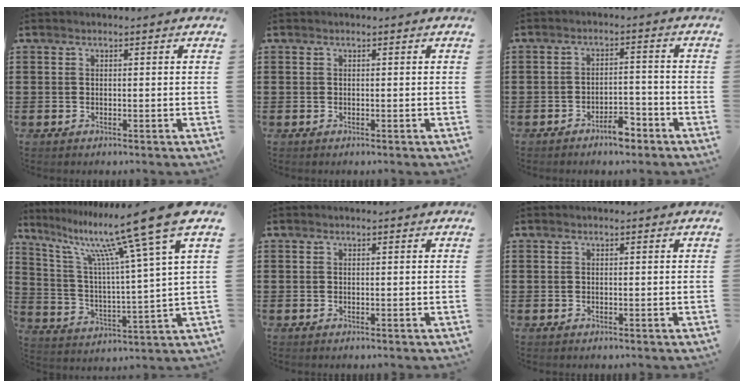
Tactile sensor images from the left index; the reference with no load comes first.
{"total": 0.0}
{"total": 3.9, "force": [-3.3, 1.1, 1.8], "torque": [-0.030, 0.012, -0.064]}
{"total": 14.5, "force": [10.3, -0.1, 10.2], "torque": [-0.208, -0.062, 0.156]}
{"total": 0.0}
{"total": 0.0}